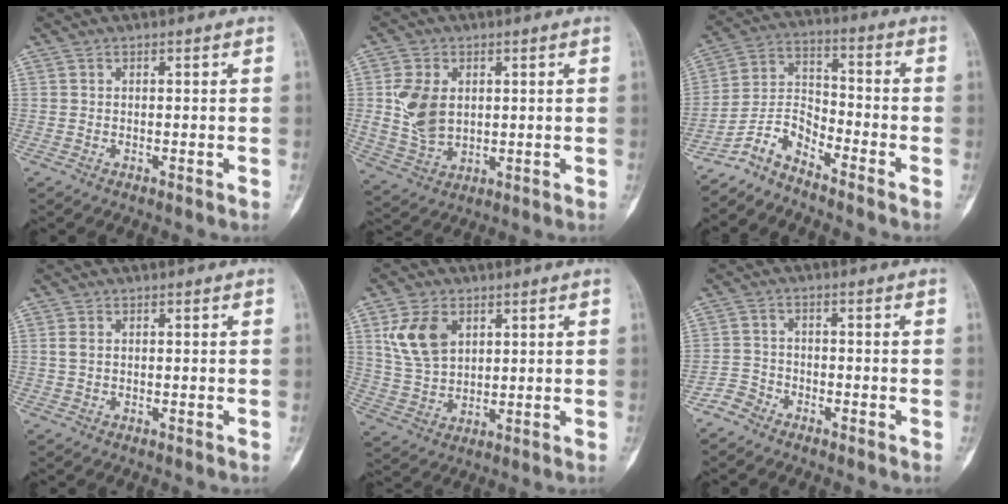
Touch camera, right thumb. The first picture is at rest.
{"total": 9.9, "force": [1.4, 6.9, 7.0], "torque": [-0.127, -0.007, 0.039]}
{"total": 7.2, "force": [-6.3, 1.9, 2.8], "torque": [-0.057, 0.066, -0.134]}
{"total": 1.6, "force": [0.3, 1.0, 1.2], "torque": [-0.030, 0.001, 0.006]}
{"total": 10.1, "force": [4.0, 6.7, 6.5], "torque": [-0.112, -0.011, 0.086]}
{"total": 3.1, "force": [-2.6, 1.7, 0.2], "torque": [0.004, 0.012, -0.059]}